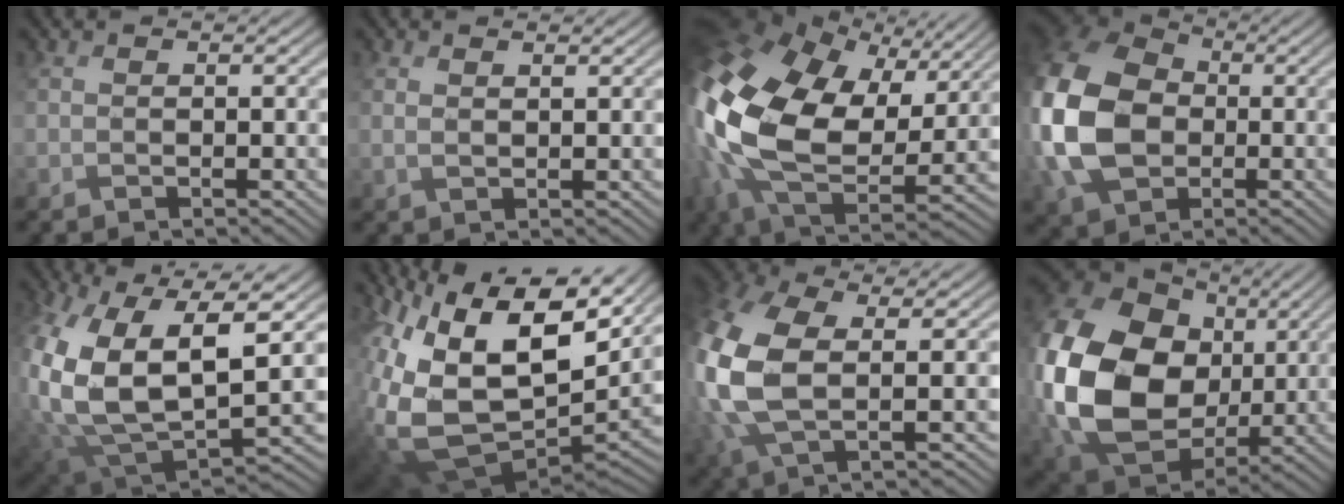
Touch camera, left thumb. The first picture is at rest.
{"total": 1.5, "force": [1.1, 0.4, 1.0], "torque": [-0.021, -0.001, 0.025]}
{"total": 19.8, "force": [4.3, 13.5, 13.9], "torque": [-0.358, -0.011, 0.085]}
{"total": 17.4, "force": [-1.4, 12.9, 11.6], "torque": [-0.322, -0.024, -0.021]}
{"total": 16.8, "force": [0.6, 10.7, 12.9], "torque": [-0.307, -0.042, 0.020]}
{"total": 17.7, "force": [3.7, 11.4, 13.1], "torque": [-0.283, -0.042, 0.098]}
{"total": 13.6, "force": [0.6, 7.7, 11.2], "torque": [-0.310, -0.015, 0.022]}
{"total": 22.0, "force": [1.1, 17.2, 13.7], "torque": [-0.385, -0.031, 0.044]}